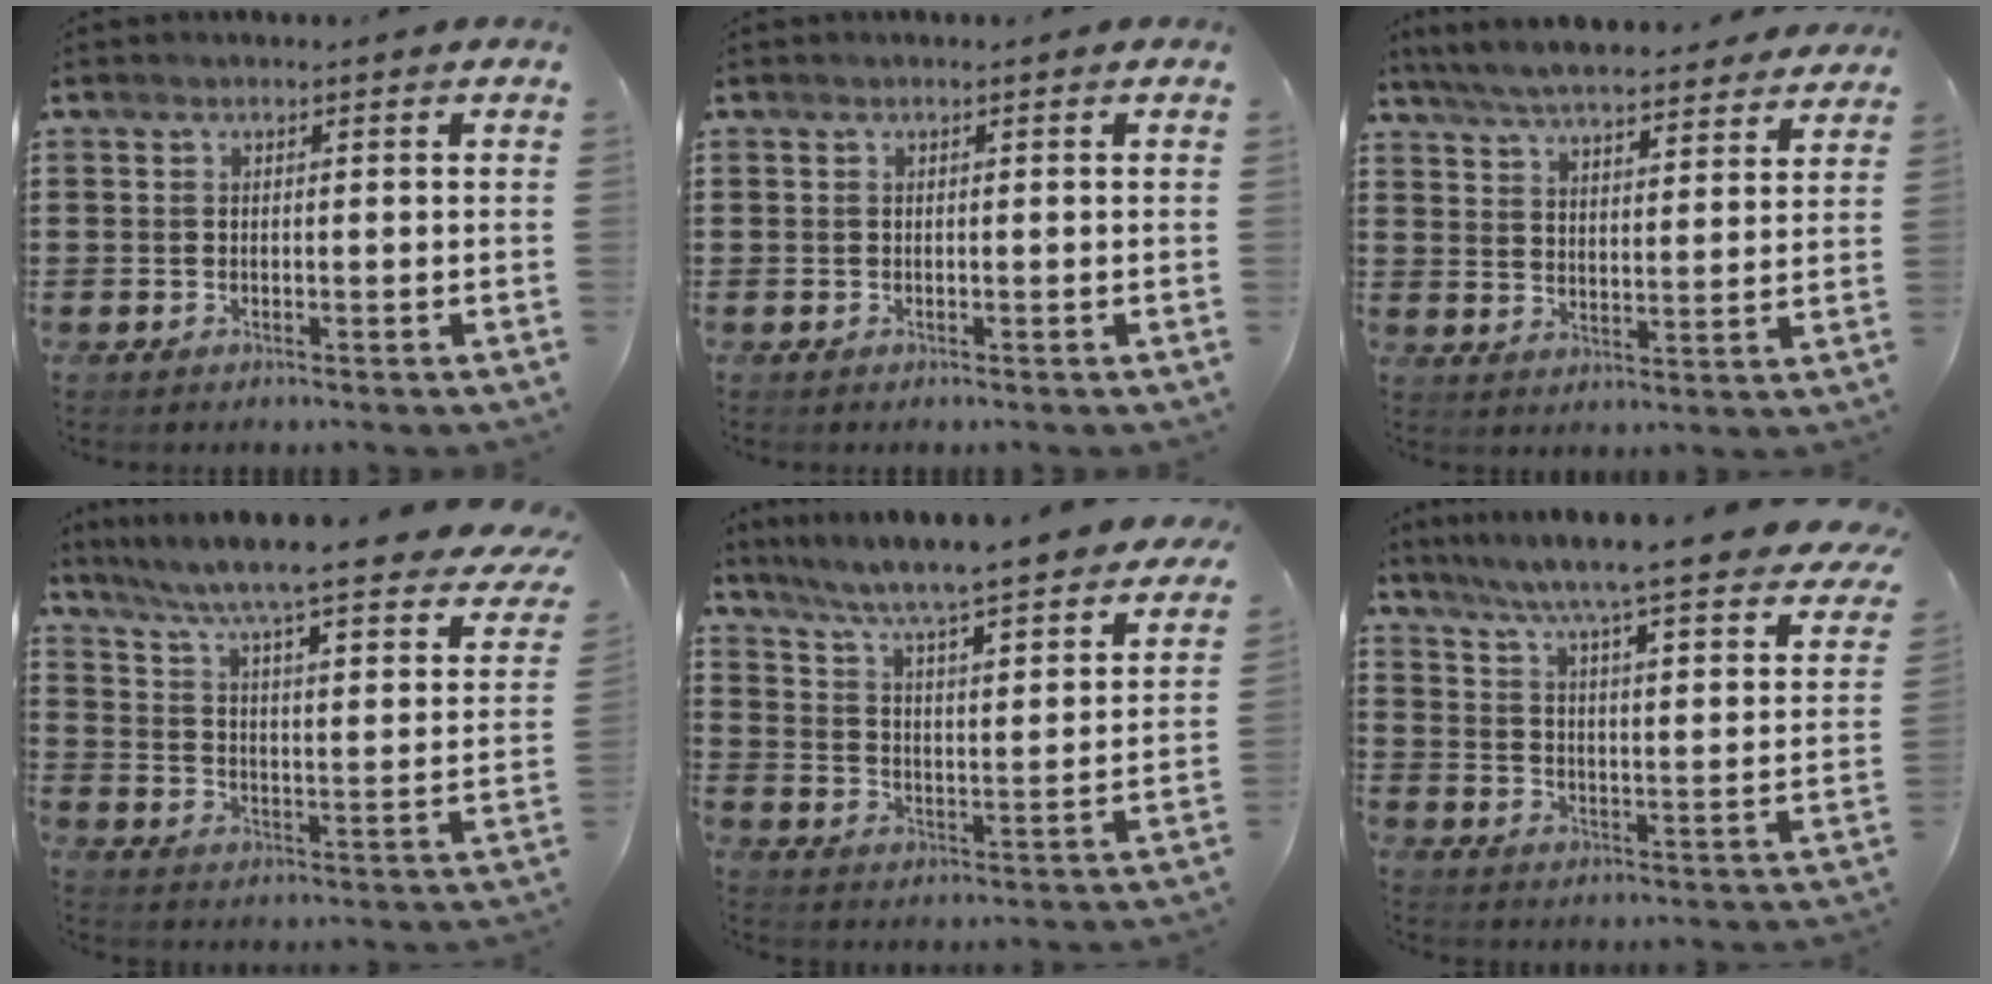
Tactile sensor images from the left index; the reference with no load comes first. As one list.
[{"total": 0.0}, {"total": 6.6, "force": [6.3, 0.5, 1.9], "torque": [-0.063, -0.031, 0.111]}, {"total": 6.1, "force": [4.6, -0.4, 4.0], "torque": [-0.099, -0.047, 0.066]}, {"total": 5.7, "force": [5.1, -0.5, 2.5], "torque": [-0.074, -0.051, 0.078]}, {"total": 5.9, "force": [4.9, -1.1, 3.1], "torque": [-0.083, -0.051, 0.071]}]